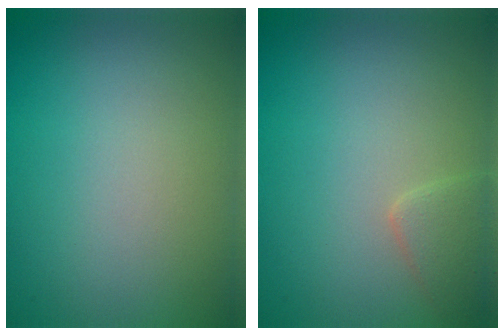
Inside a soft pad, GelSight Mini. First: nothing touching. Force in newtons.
{"total": 1.7, "press": 1.7, "slide": 0.1}